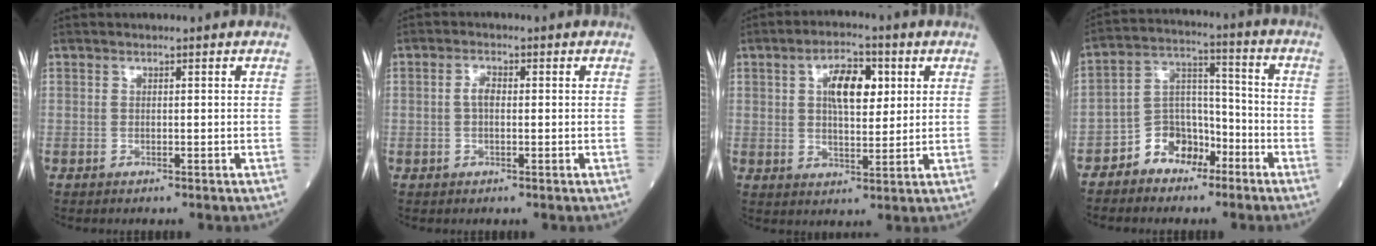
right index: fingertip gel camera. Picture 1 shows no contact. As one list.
[{"total": 2.1, "force": [0.0, 1.0, 1.9], "torque": [-0.035, 0.007, -0.001]}, {"total": 7.8, "force": [2.3, 3.2, 6.7], "torque": [-0.116, 0.013, 0.040]}, {"total": 8.0, "force": [-5.2, 5.2, 3.2], "torque": [-0.065, 0.025, -0.095]}]